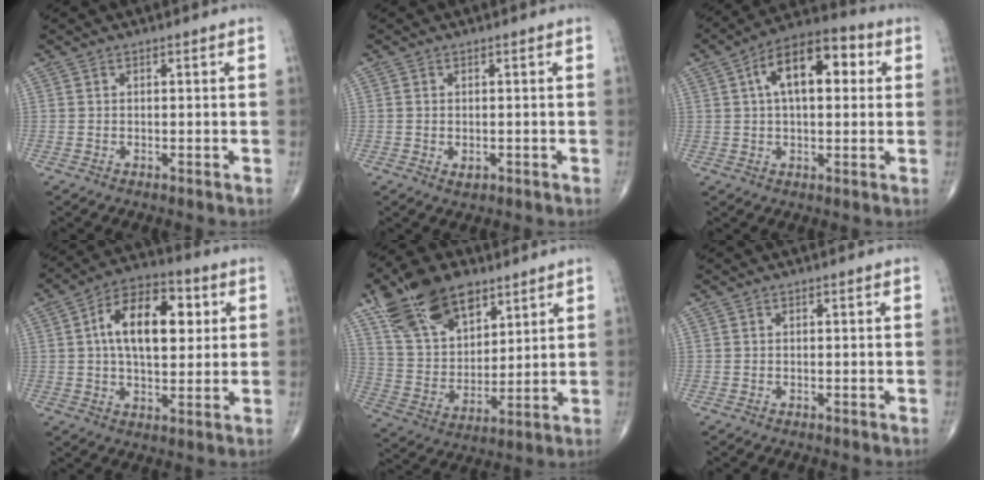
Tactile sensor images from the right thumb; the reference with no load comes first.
{"total": 1.5, "force": [-0.4, 1.0, 1.0], "torque": [-0.014, -0.002, -0.003]}
{"total": 15.0, "force": [3.8, 7.6, 12.4], "torque": [-0.178, 0.030, 0.052]}
{"total": 15.4, "force": [3.2, 8.4, 12.5], "torque": [-0.180, 0.011, 0.045]}
{"total": 18.9, "force": [11.4, 10.3, 11.1], "torque": [-0.172, -0.032, 0.216]}
{"total": 0.0}